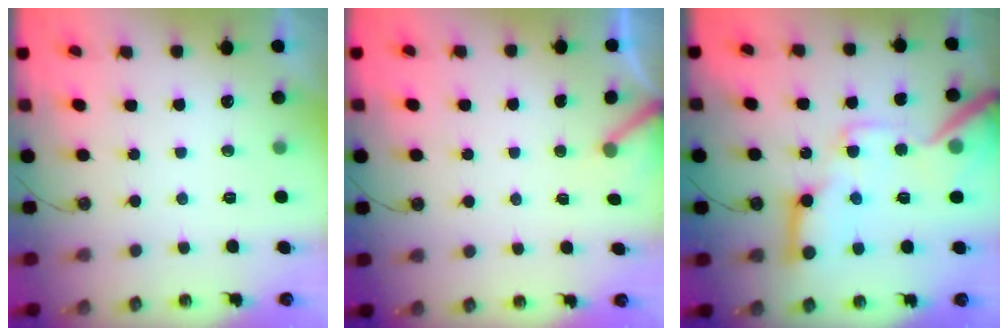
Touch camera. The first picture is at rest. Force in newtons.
{"total": 3.8, "press": 3.8, "slide": 0.2}
{"total": 20.2, "press": 20.1, "slide": 2.4}